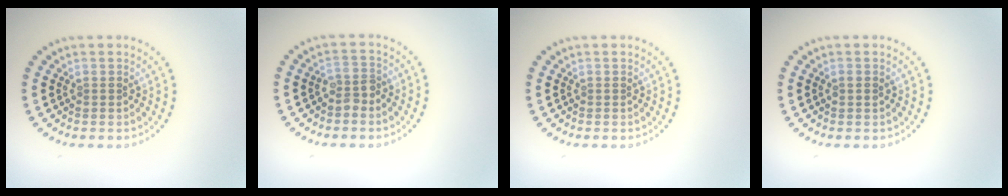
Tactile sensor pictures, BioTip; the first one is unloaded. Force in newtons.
{"total": 1.8, "press": 1.6, "slide": 0.7}
{"total": 0.0}
{"total": 0.9, "press": 0.9, "slide": 0.1}